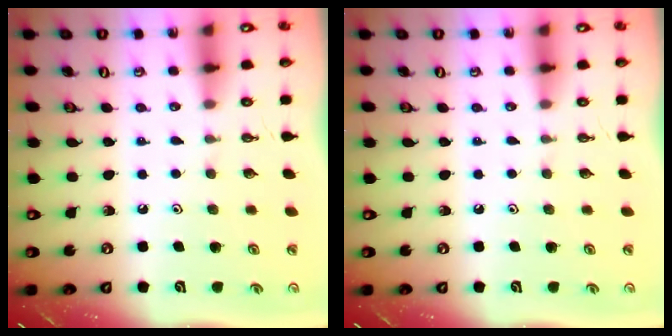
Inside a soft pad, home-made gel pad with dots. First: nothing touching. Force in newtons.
{"total": 0.0}